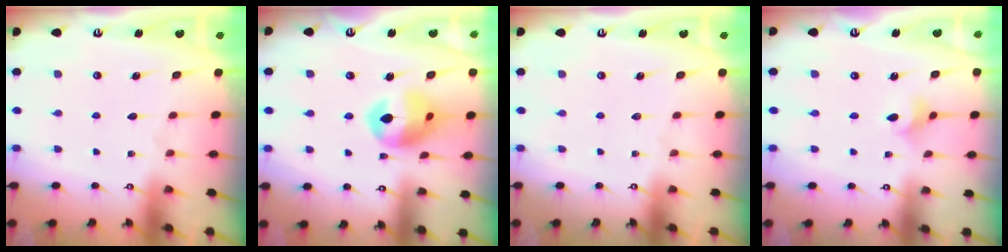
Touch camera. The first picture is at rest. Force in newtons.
{"total": 13.4, "press": 13.3, "slide": 1.9}
{"total": 0.0}
{"total": 3.2, "press": 3.1, "slide": 0.6}